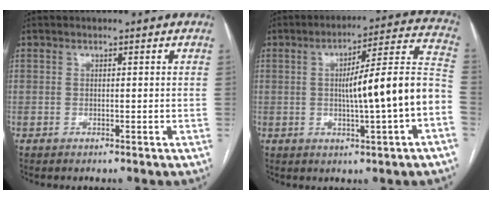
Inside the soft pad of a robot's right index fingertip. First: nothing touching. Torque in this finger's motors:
{"motor_torque": [1.04, -0.22, 0.78, 0.16]}